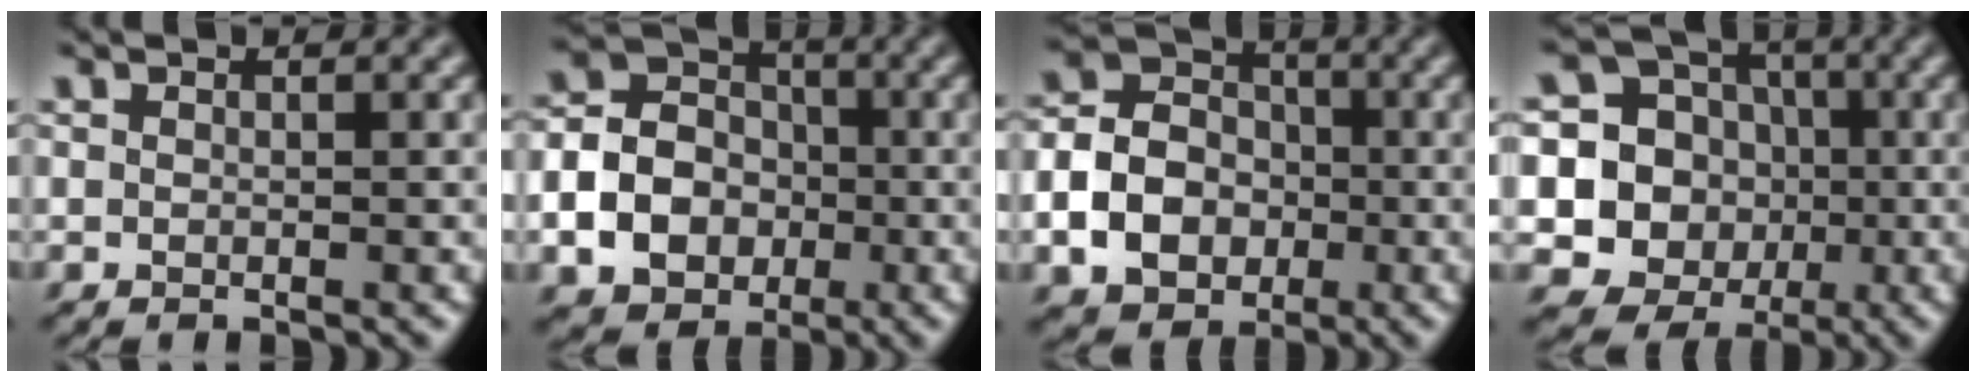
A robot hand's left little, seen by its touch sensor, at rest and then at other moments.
{"total": 12.0, "force": [-3.5, 10.4, 4.9], "torque": [-0.121, -0.031, -0.075]}
{"total": 7.8, "force": [-2.3, 6.1, 4.3], "torque": [-0.091, -0.009, -0.053]}
{"total": 12.0, "force": [-0.3, 11.4, 3.7], "torque": [-0.110, 0.024, -0.015]}